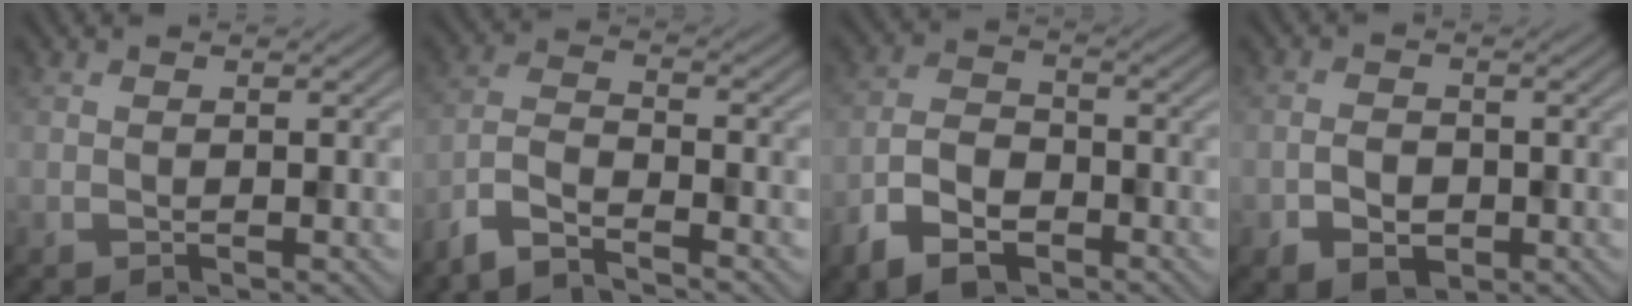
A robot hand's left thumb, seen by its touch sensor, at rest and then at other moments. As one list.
[{"total": 5.4, "force": [-4.4, 1.2, 2.9], "torque": [-0.064, -0.003, -0.103]}, {"total": 7.3, "force": [-4.5, 3.9, 4.1], "torque": [-0.088, -0.007, -0.098]}, {"total": 3.2, "force": [-1.2, 2.3, 1.9], "torque": [-0.037, -0.005, -0.023]}]